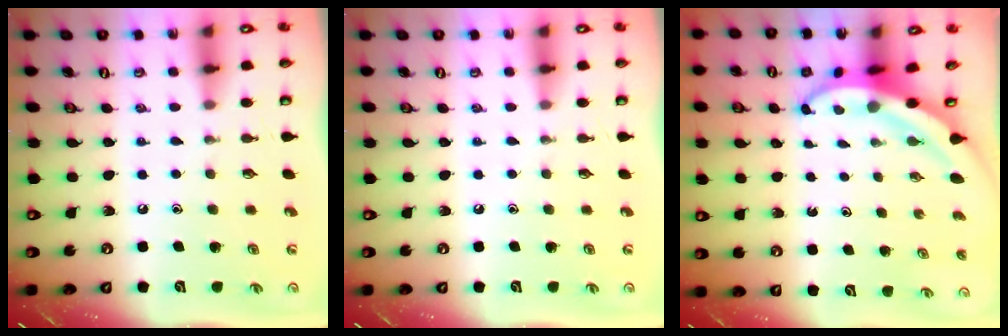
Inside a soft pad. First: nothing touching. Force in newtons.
{"total": 0.0}
{"total": 4.3, "press": 4.3, "slide": 0.5}